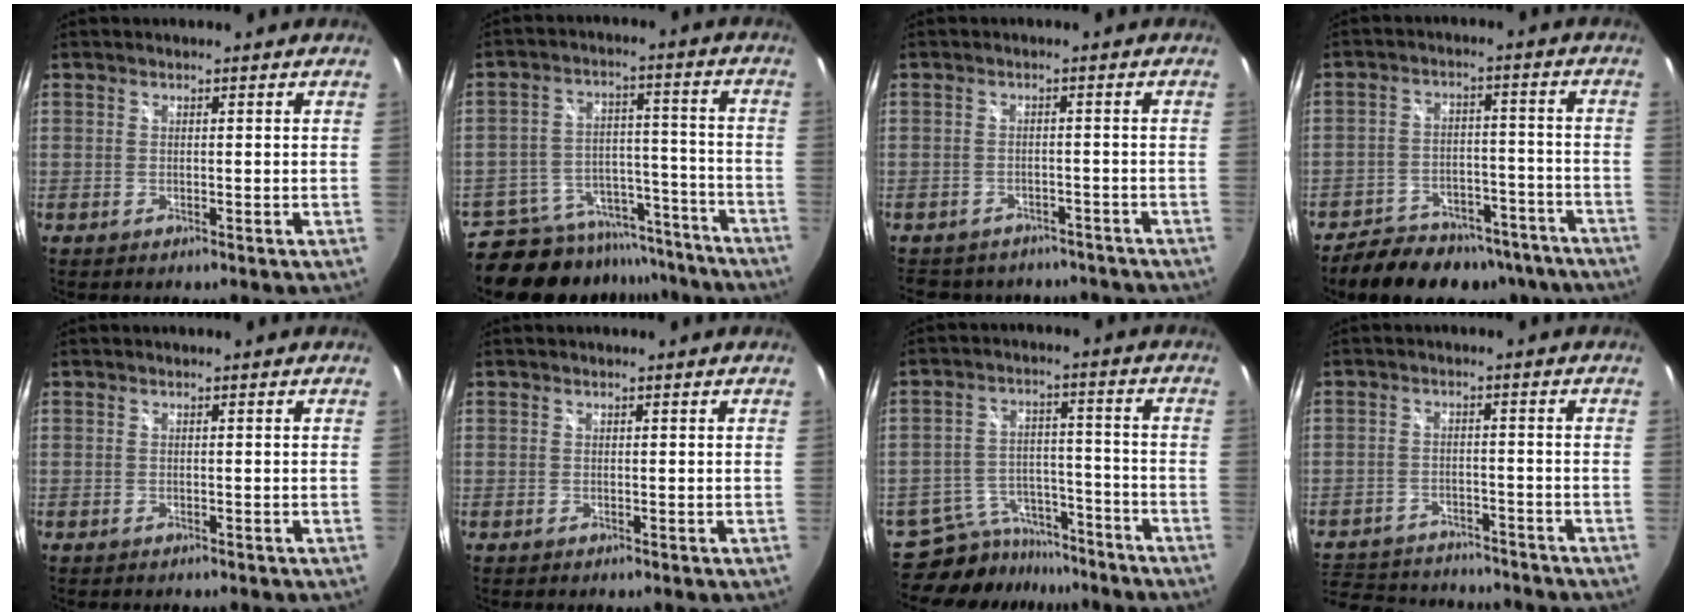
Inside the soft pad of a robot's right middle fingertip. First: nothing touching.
{"total": 18.3, "force": [-15.4, 8.7, 4.6], "torque": [-0.104, 0.039, -0.200]}
{"total": 11.3, "force": [-9.5, 5.1, 3.6], "torque": [-0.080, 0.001, -0.121]}
{"total": 18.9, "force": [-15.2, 8.4, 7.5], "torque": [-0.151, 0.014, -0.193]}
{"total": 0.0}
{"total": 0.0}
{"total": 11.7, "force": [-10.6, 4.8, 1.7], "torque": [-0.050, 0.020, -0.154]}
{"total": 16.5, "force": [-13.8, 6.9, 5.9], "torque": [-0.153, 0.009, -0.196]}